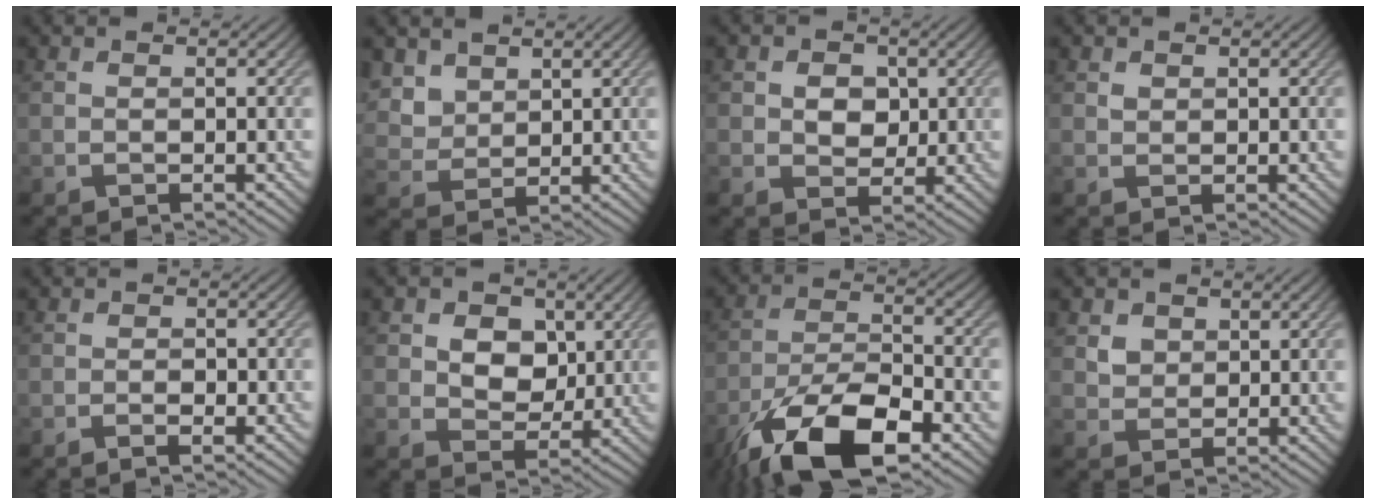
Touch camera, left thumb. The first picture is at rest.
{"total": 5.2, "force": [3.1, 3.4, 2.4], "torque": [-0.075, -0.004, 0.064]}
{"total": 4.4, "force": [1.0, 3.6, 2.3], "torque": [-0.044, -0.002, 0.006]}
{"total": 0.9, "force": [0.6, 0.7, 0.3], "torque": [-0.006, -0.002, 0.012]}
{"total": 1.6, "force": [-0.8, 0.8, 1.1], "torque": [-0.012, -0.001, -0.011]}
{"total": 6.4, "force": [1.8, 4.9, 3.7], "torque": [-0.070, -0.003, 0.019]}
{"total": 15.0, "force": [-9.2, 5.7, 10.4], "torque": [-0.214, -0.020, -0.179]}
{"total": 2.6, "force": [1.3, 2.1, 0.8], "torque": [-0.026, -0.007, 0.024]}